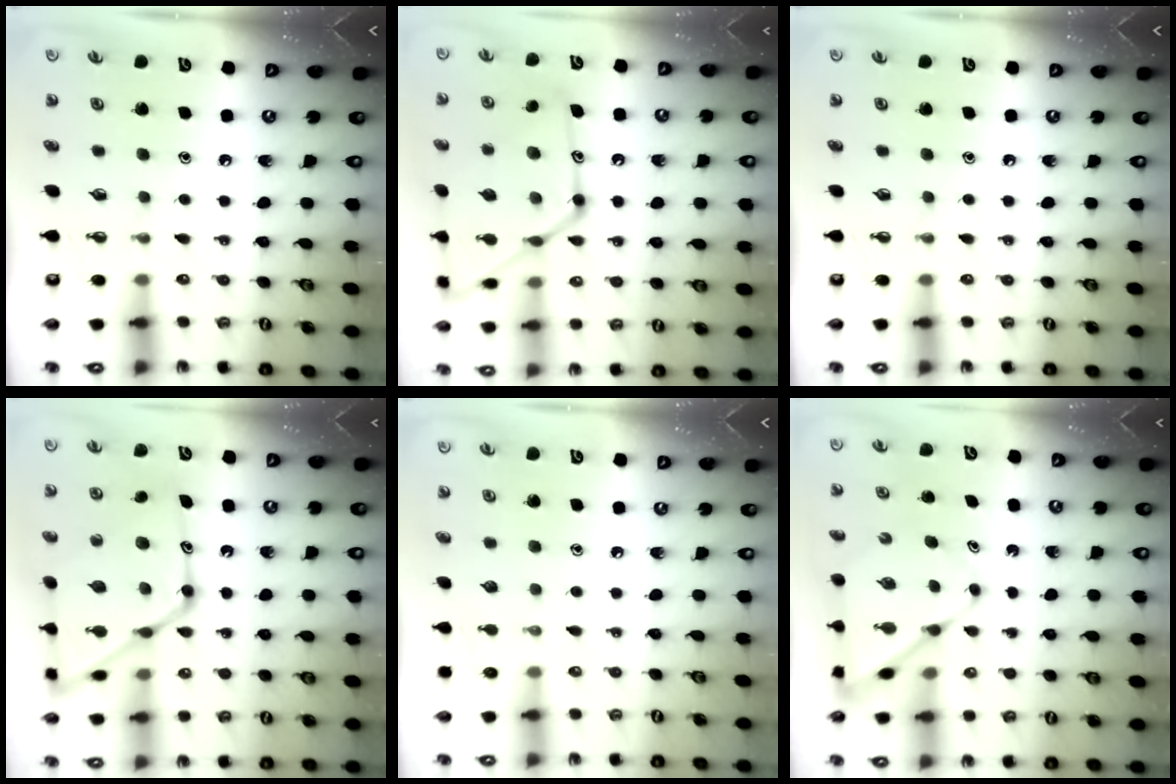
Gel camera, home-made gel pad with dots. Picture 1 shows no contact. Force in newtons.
{"total": 21.7, "press": 21.6, "slide": 1.7}
{"total": 0.0}
{"total": 22.1, "press": 22.0, "slide": 1.8}
{"total": 0.0}
{"total": 8.2, "press": 8.2, "slide": 0.8}